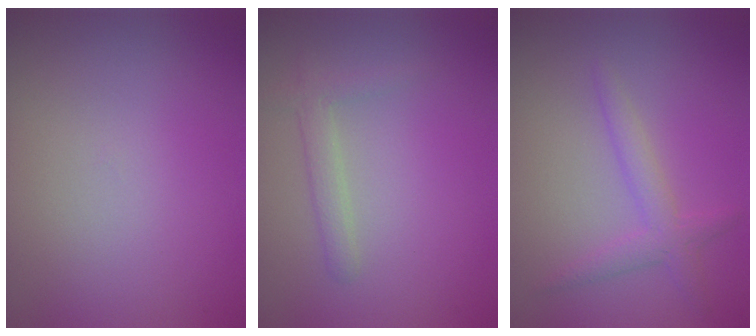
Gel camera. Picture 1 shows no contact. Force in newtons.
{"total": 1.7, "press": 1.7, "slide": 0.1}
{"total": 2.2, "press": 2.2, "slide": 0.1}